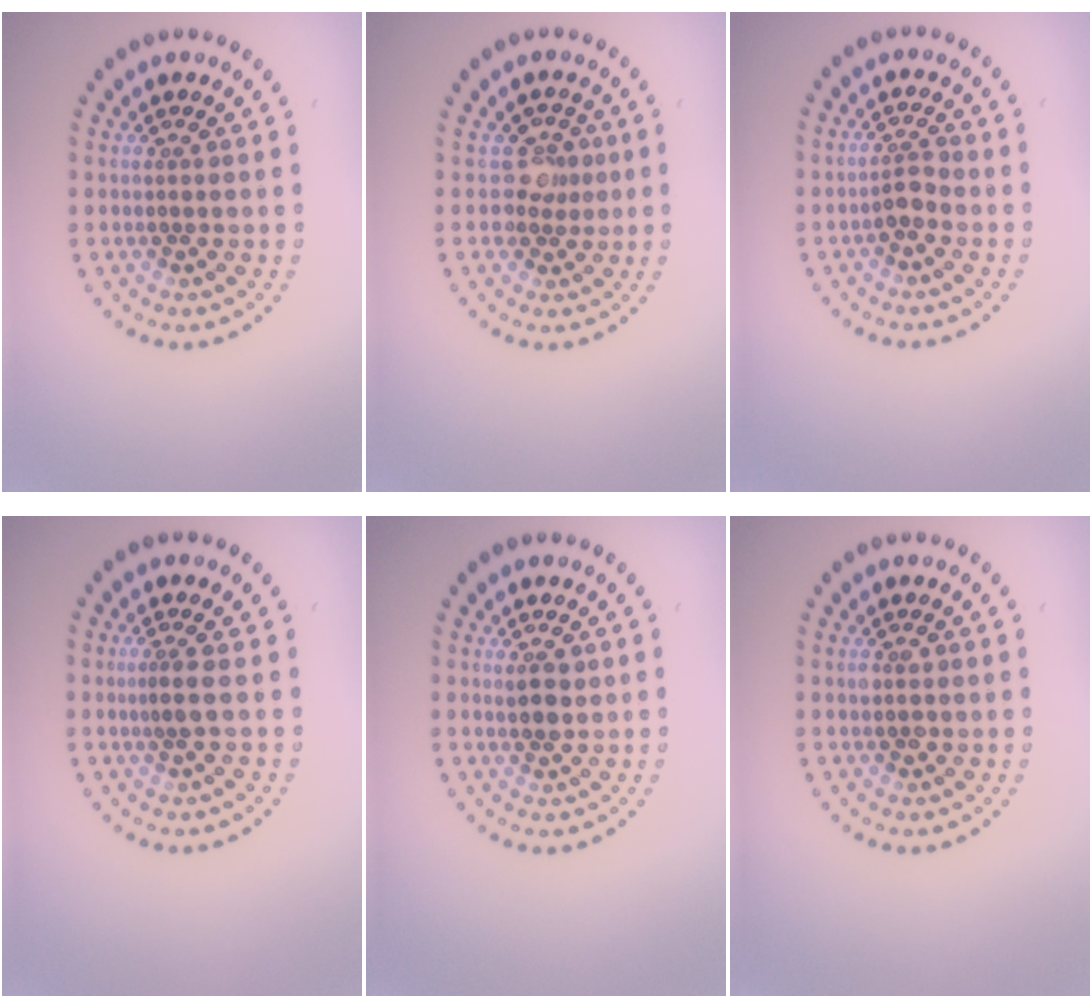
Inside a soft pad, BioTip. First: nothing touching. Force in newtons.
{"total": 2.2, "press": 1.6, "slide": 1.4}
{"total": 1.7, "press": 1.4, "slide": 0.9}
{"total": 1.5, "press": 0.9, "slide": 1.1}
{"total": 1.8, "press": 1.7, "slide": 0.6}
{"total": 1.2, "press": 1.2, "slide": 0.3}